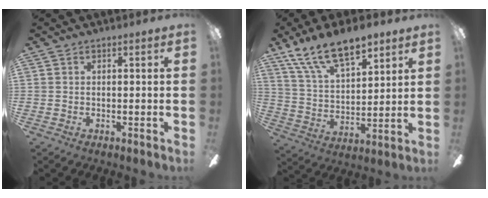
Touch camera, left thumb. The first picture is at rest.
{"total": 15.6, "force": [11.5, 6.0, 8.7], "torque": [-0.159, -0.057, 0.206]}